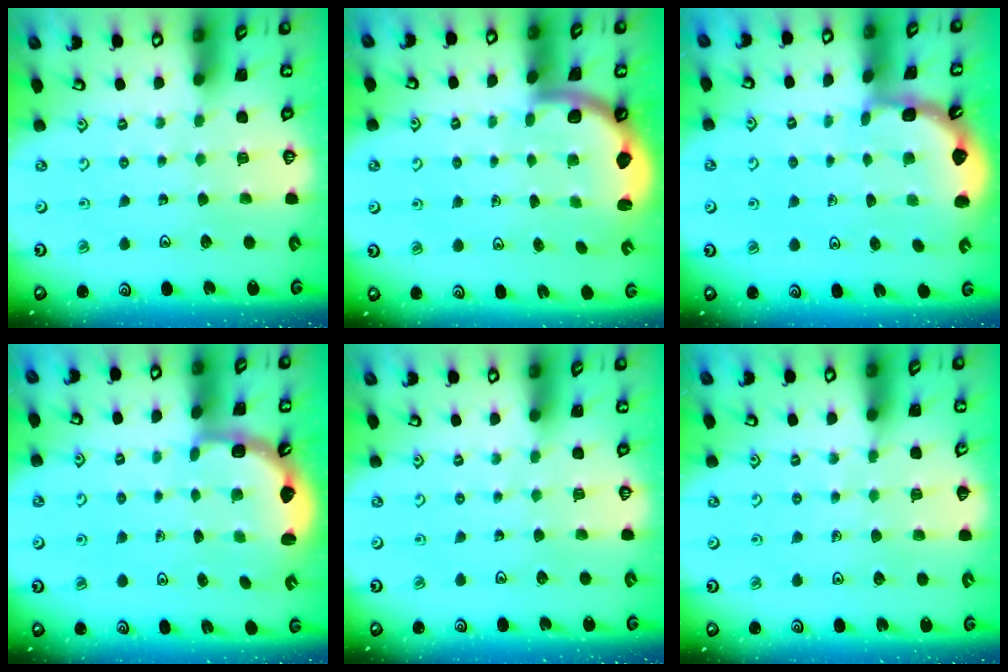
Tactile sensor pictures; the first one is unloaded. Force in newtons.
{"total": 2.2, "press": 2.1, "slide": 0.5}
{"total": 2.1, "press": 2.1, "slide": 0.2}
{"total": 3.3, "press": 2.3, "slide": 2.3}
{"total": 0.0}
{"total": 4.4, "press": 4.1, "slide": 1.3}